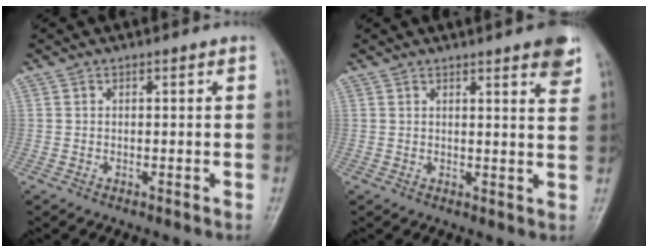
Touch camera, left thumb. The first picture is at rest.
{"total": 6.0, "force": [3.8, 0.9, 4.5], "torque": [-0.045, -0.015, 0.043]}